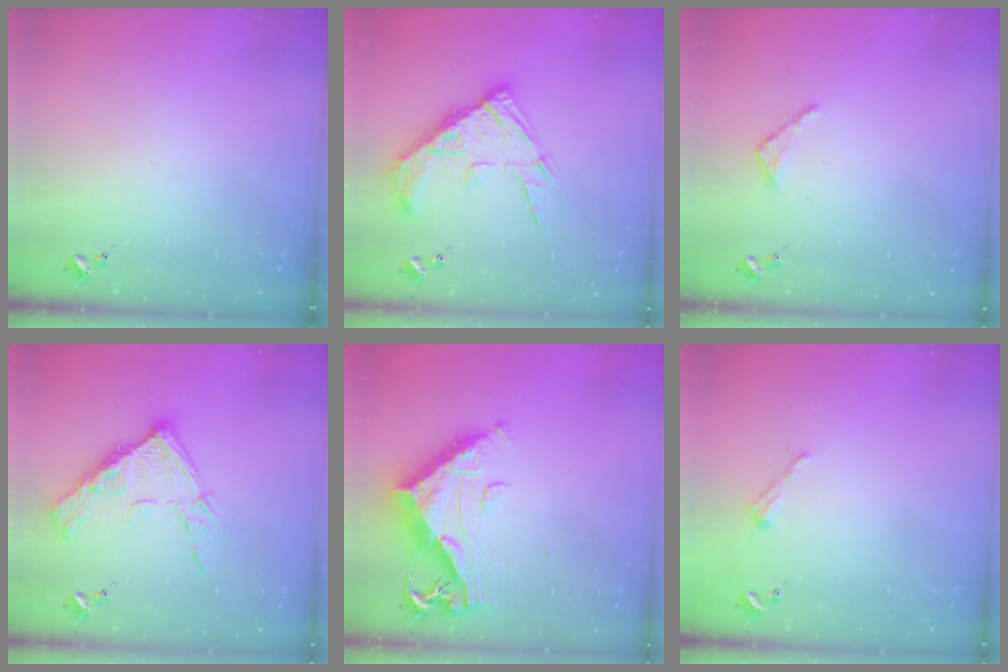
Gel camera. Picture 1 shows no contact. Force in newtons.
{"total": 15.9, "press": 15.8, "slide": 1.5}
{"total": 3.5, "press": 3.5, "slide": 0.3}
{"total": 14.5, "press": 14.4, "slide": 1.6}
{"total": 13.6, "press": 13.6, "slide": 1.1}
{"total": 2.6, "press": 2.6, "slide": 0.3}